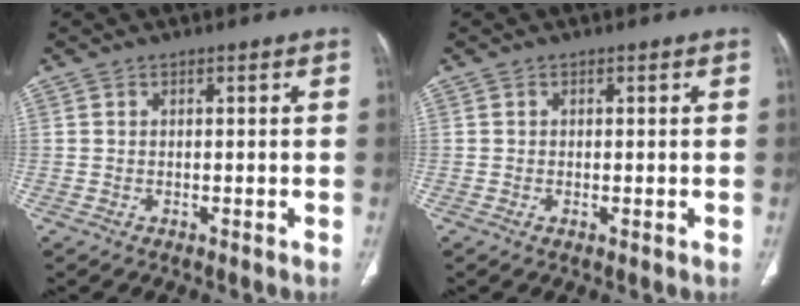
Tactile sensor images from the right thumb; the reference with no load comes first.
{"total": 0.6, "force": [-0.1, 0.2, 0.5], "torque": [-0.013, -0.003, -0.004]}